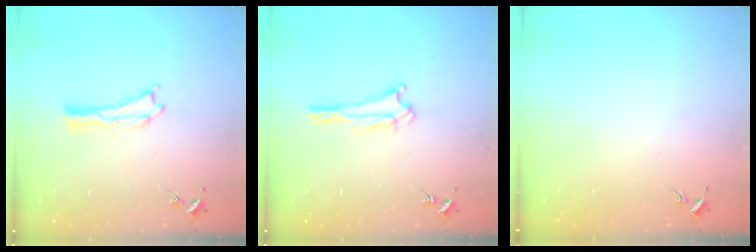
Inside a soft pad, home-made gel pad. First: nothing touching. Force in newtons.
{"total": 1.7, "press": 1.6, "slide": 0.2}
{"total": 0.0}